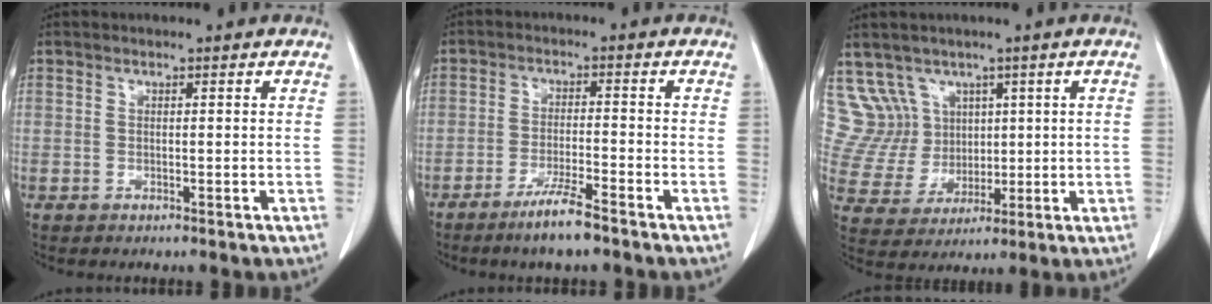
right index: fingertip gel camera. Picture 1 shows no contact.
{"total": 5.7, "force": [-4.2, 0.0, 3.9], "torque": [-0.075, -0.011, -0.079]}
{"total": 9.1, "force": [4.8, 7.7, 0.5], "torque": [-0.020, 0.043, 0.110]}